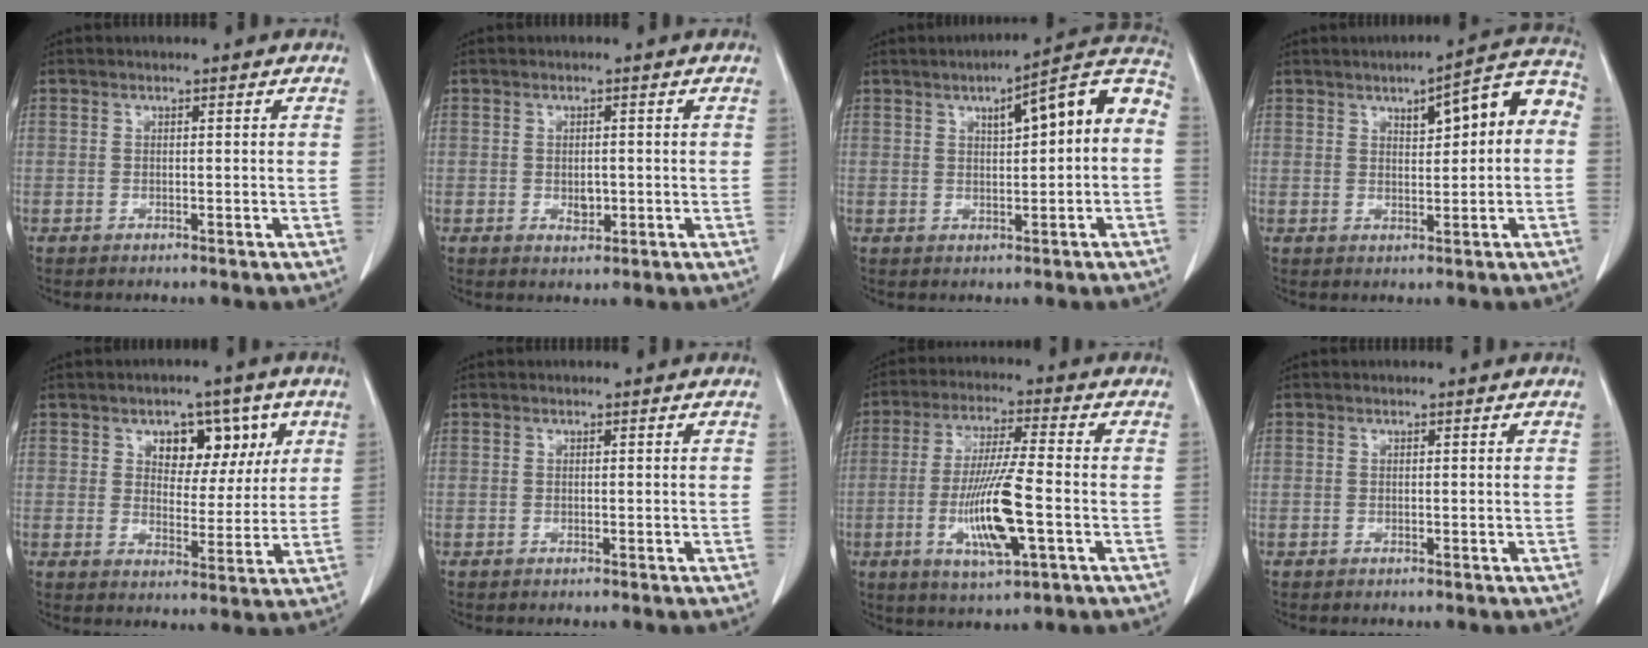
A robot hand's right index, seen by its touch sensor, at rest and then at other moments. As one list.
[{"total": 2.2, "force": [-0.3, 1.3, 1.8], "torque": [-0.030, -0.001, 0.000]}, {"total": 10.9, "force": [1.9, 2.1, 10.5], "torque": [-0.137, 0.039, 0.020]}, {"total": 8.6, "force": [1.8, 2.5, 8.0], "torque": [-0.099, 0.035, 0.020]}, {"total": 8.4, "force": [3.7, 5.1, 5.6], "torque": [-0.068, 0.016, 0.058]}, {"total": 0.0}, {"total": 12.1, "force": [-3.1, 1.0, 11.7], "torque": [-0.227, -0.014, -0.056]}, {"total": 0.0}]